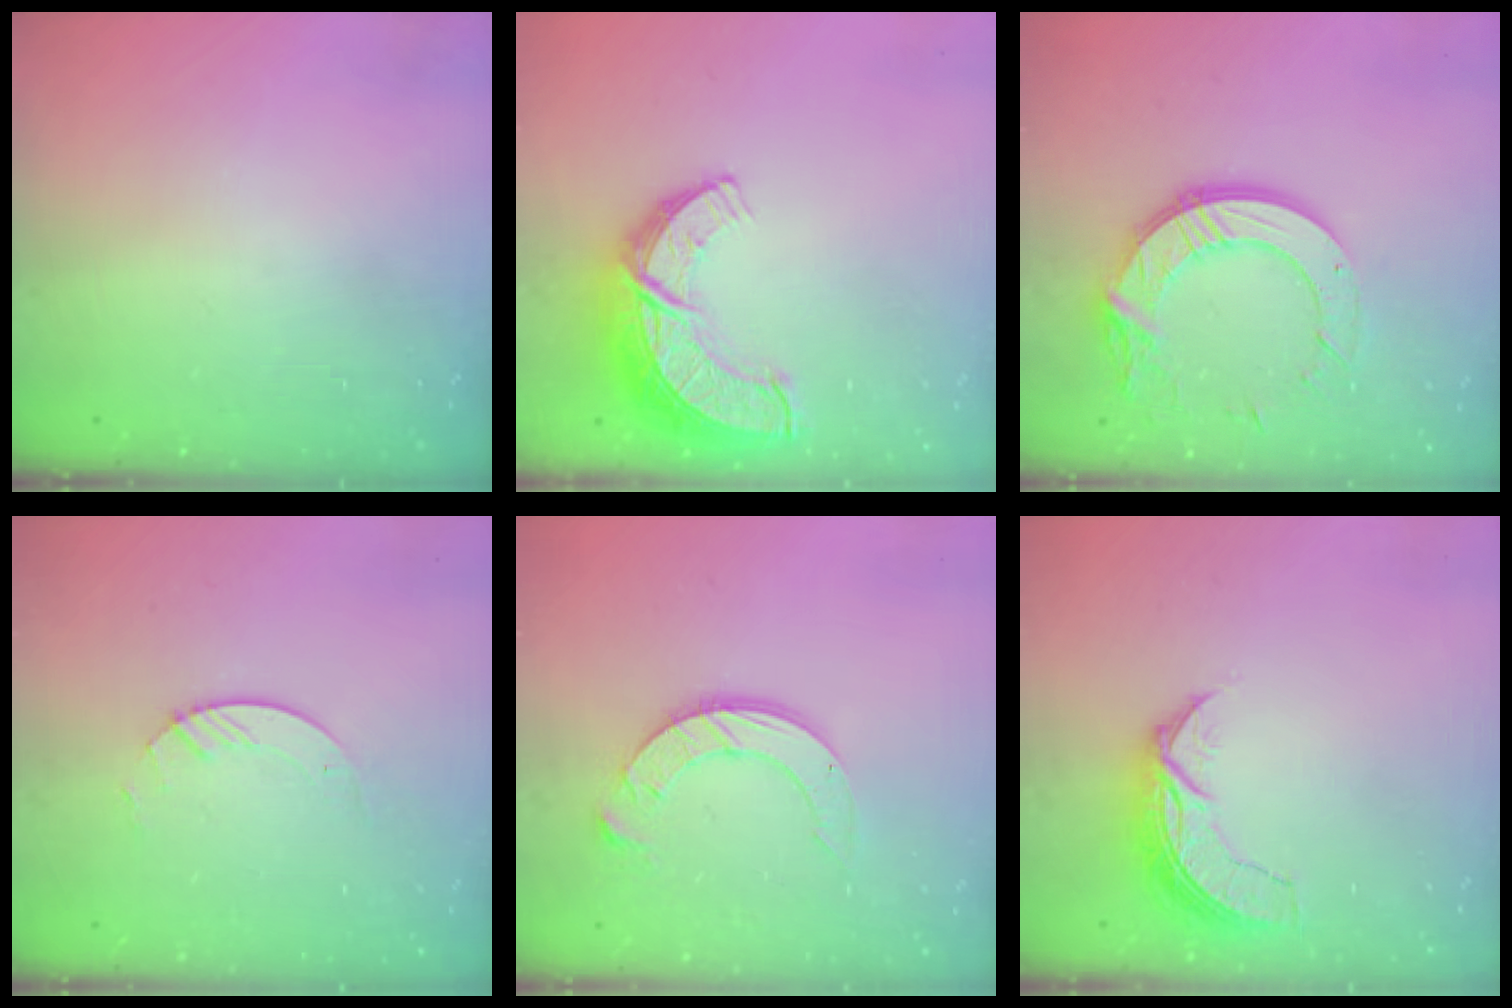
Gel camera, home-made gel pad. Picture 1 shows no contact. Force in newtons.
{"total": 12.6, "press": 12.6, "slide": 0.9}
{"total": 16.0, "press": 16.0, "slide": 1.0}
{"total": 3.5, "press": 3.5, "slide": 0.3}
{"total": 10.2, "press": 10.2, "slide": 1.0}
{"total": 7.4, "press": 7.3, "slide": 0.5}